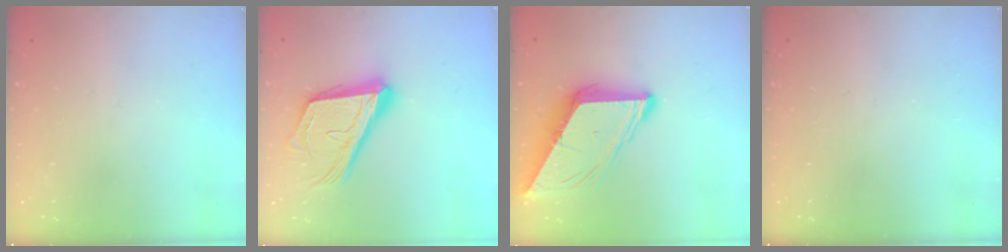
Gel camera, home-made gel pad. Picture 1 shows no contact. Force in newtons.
{"total": 19.7, "press": 19.6, "slide": 2.3}
{"total": 10.3, "press": 10.3, "slide": 1.1}
{"total": 0.0}